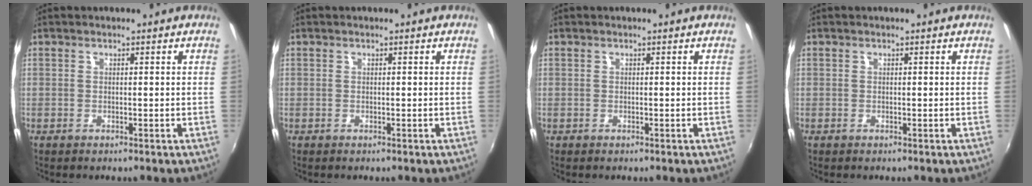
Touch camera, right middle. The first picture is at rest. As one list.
[{"total": 0.0}, {"total": 0.0}, {"total": 0.0}]